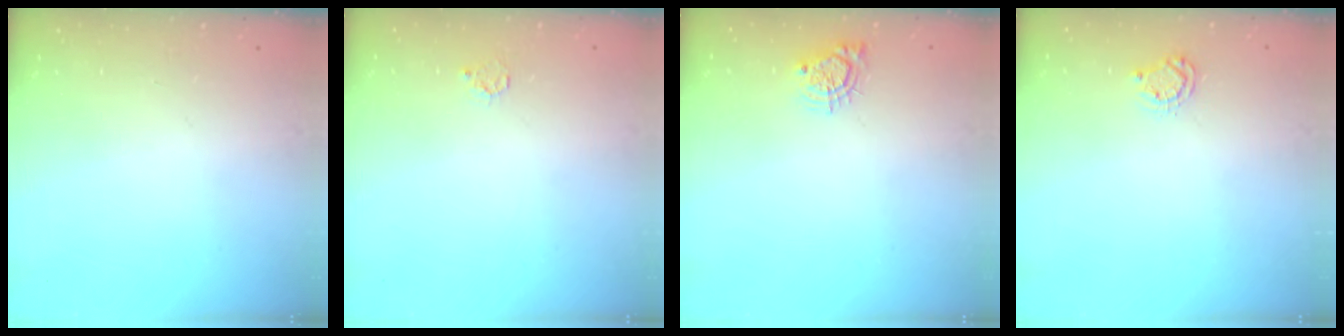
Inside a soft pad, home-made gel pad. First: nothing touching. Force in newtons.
{"total": 3.3, "press": 3.3, "slide": 0.3}
{"total": 5.9, "press": 5.9, "slide": 0.4}
{"total": 5.7, "press": 5.6, "slide": 0.7}